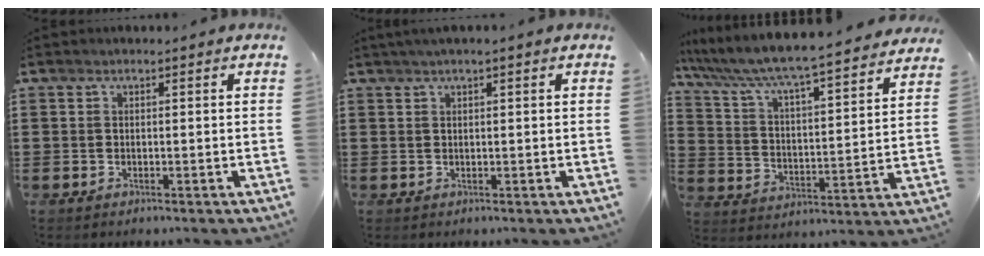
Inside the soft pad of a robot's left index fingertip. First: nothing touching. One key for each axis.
{"total": 1.2, "fx": 0.7, "fy": 0.0, "fz": 1.0, "tx": -0.018, "ty": 0.001, "tz": 0.013}
{"total": 5.6, "fx": 5.1, "fy": -0.2, "fz": 2.2, "tx": -0.070, "ty": -0.048, "tz": 0.077}